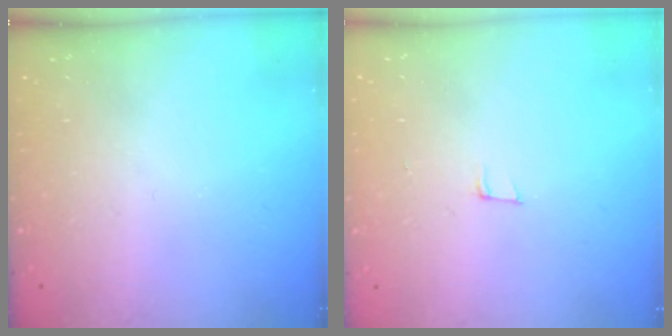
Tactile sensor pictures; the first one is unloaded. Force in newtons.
{"total": 5.6, "press": 4.5, "slide": 3.3}